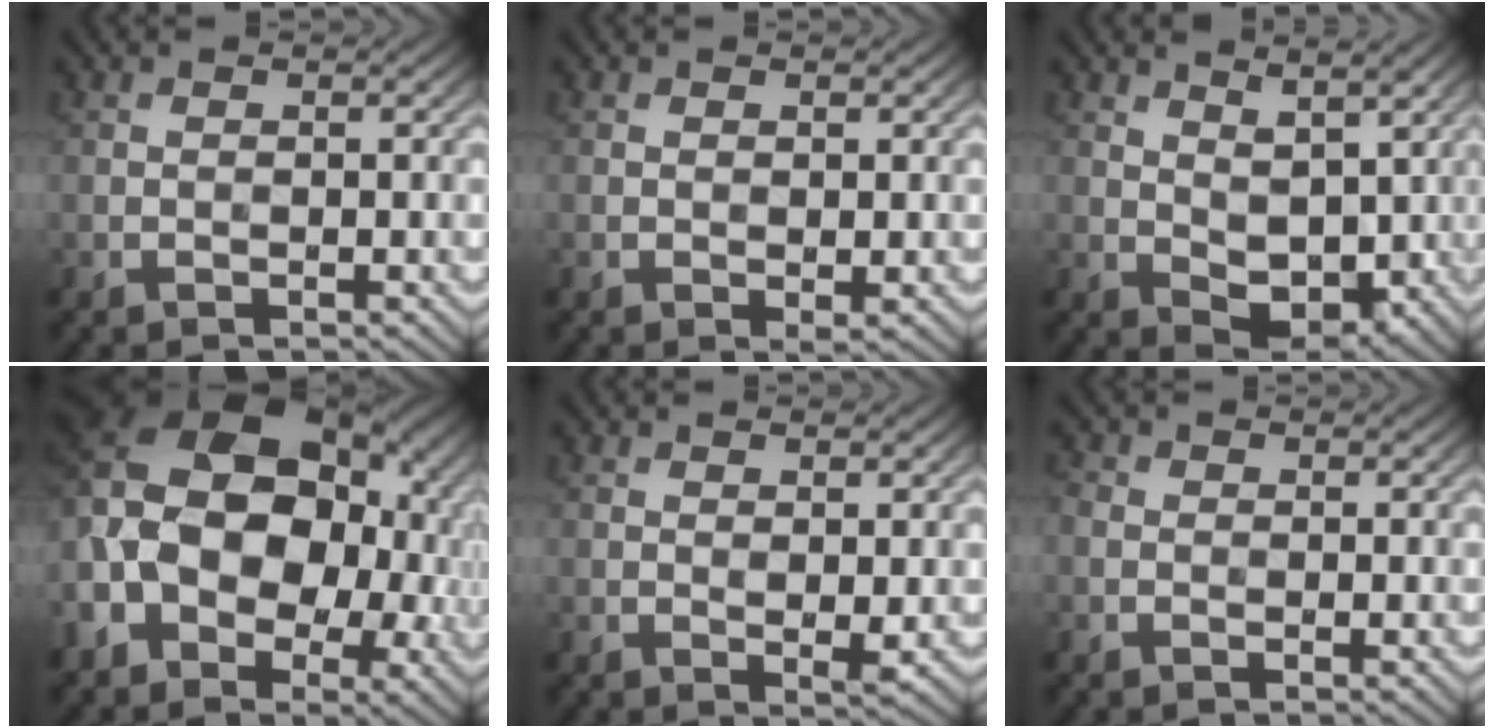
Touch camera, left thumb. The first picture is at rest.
{"total": 0.8, "force": [0.1, 0.3, 0.7], "torque": [-0.010, -0.003, -0.001]}
{"total": 5.3, "force": [2.5, 2.8, 3.8], "torque": [-0.070, -0.007, 0.048]}
{"total": 20.4, "force": [-1.1, 15.0, 13.7], "torque": [-0.259, 0.003, -0.036]}
{"total": 1.6, "force": [0.5, 0.6, 1.4], "torque": [-0.026, -0.008, 0.012]}
{"total": 1.4, "force": [-0.2, 1.2, 0.6], "torque": [-0.013, -0.001, -0.008]}